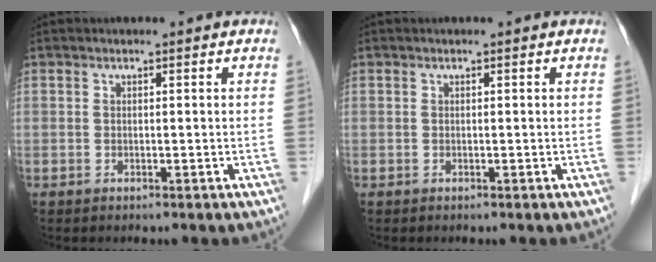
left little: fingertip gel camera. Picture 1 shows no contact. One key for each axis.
{"total": 0.0}